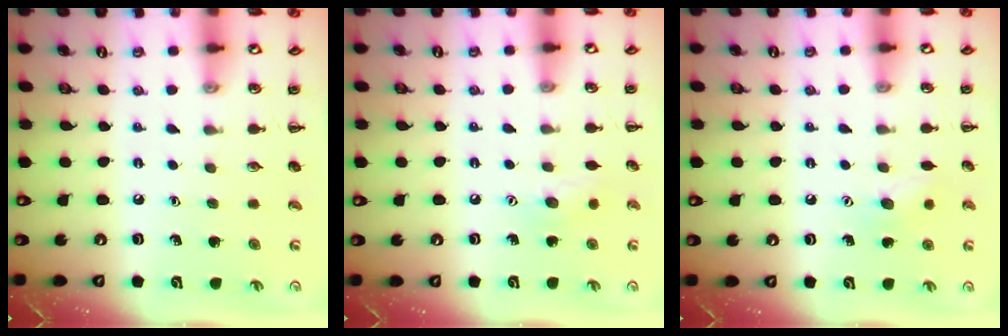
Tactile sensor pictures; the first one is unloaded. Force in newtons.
{"total": 6.7, "press": 6.6, "slide": 1.0}
{"total": 8.1, "press": 7.9, "slide": 1.8}